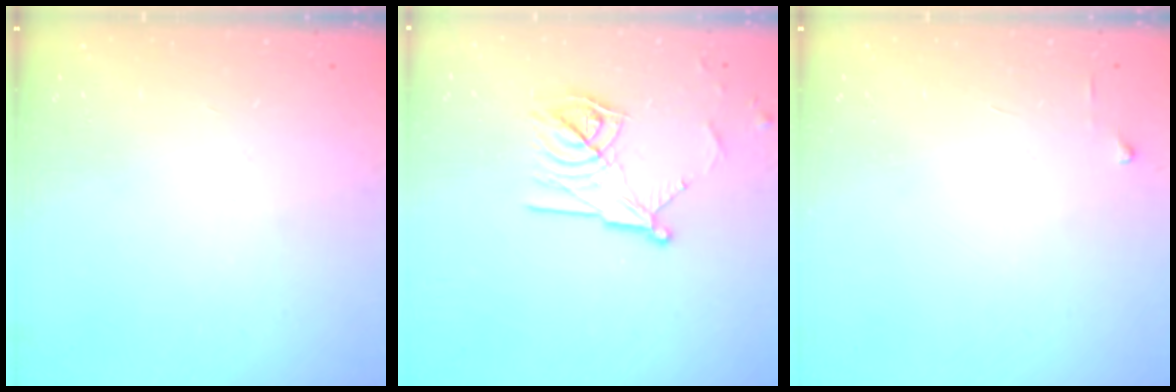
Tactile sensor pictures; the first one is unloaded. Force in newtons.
{"total": 13.5, "press": 13.5, "slide": 0.2}
{"total": 3.7, "press": 3.6, "slide": 0.4}